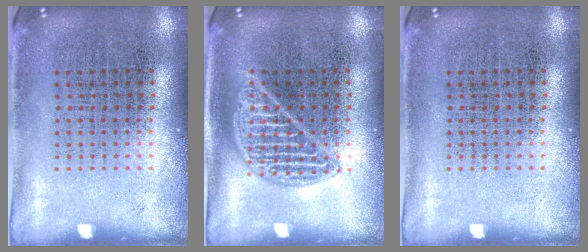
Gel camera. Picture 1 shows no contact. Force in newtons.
{"total": 2.3, "press": 2.3, "slide": 0.2}
{"total": 0.0}